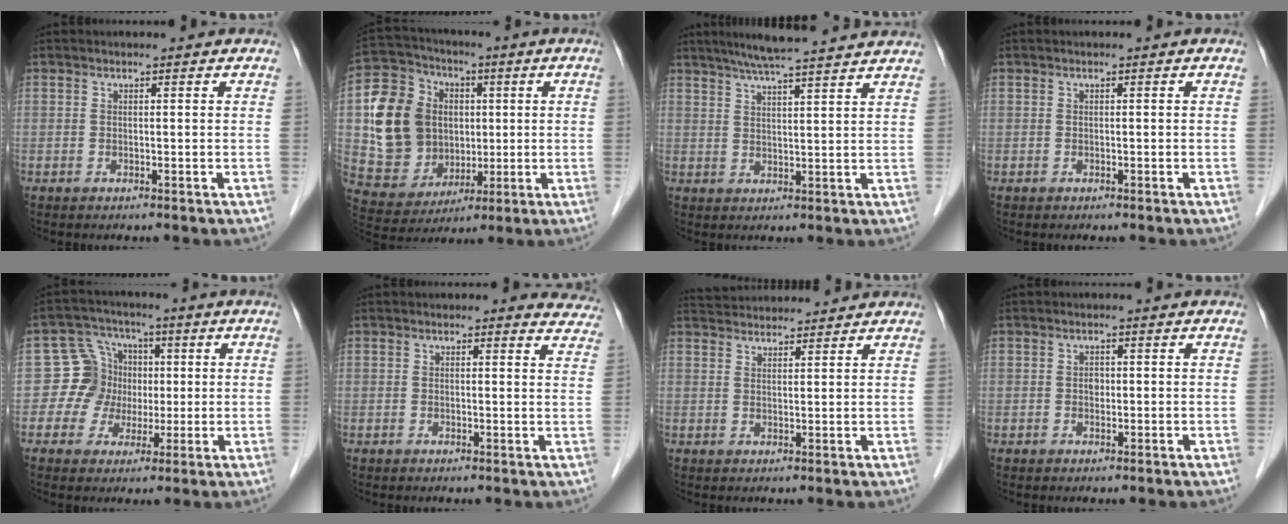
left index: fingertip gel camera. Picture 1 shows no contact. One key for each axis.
{"total": 15.4, "fx": 1.4, "fy": 13.2, "fz": 7.9, "tx": -0.182, "ty": 0.039, "tz": 0.047}
{"total": 13.5, "fx": 11.7, "fy": 0.3, "fz": 6.7, "tx": -0.109, "ty": 0.025, "tz": 0.155}
{"total": 0.0}
{"total": 7.6, "fx": -0.4, "fy": 7.5, "fz": 1.2, "tx": -0.021, "ty": 0.032, "tz": -0.004}
{"total": 4.1, "fx": 3.7, "fy": 1.7, "fz": 0.3, "tx": 0.018, "ty": -0.016, "tz": 0.013}
{"total": 7.7, "fx": 7.5, "fy": 0.9, "fz": 1.5, "tx": -0.030, "ty": 0.034, "tz": 0.117}
{"total": 1.2, "fx": -0.3, "fy": 0.9, "fz": 0.6, "tx": -0.010, "ty": 0.000, "tz": -0.005}